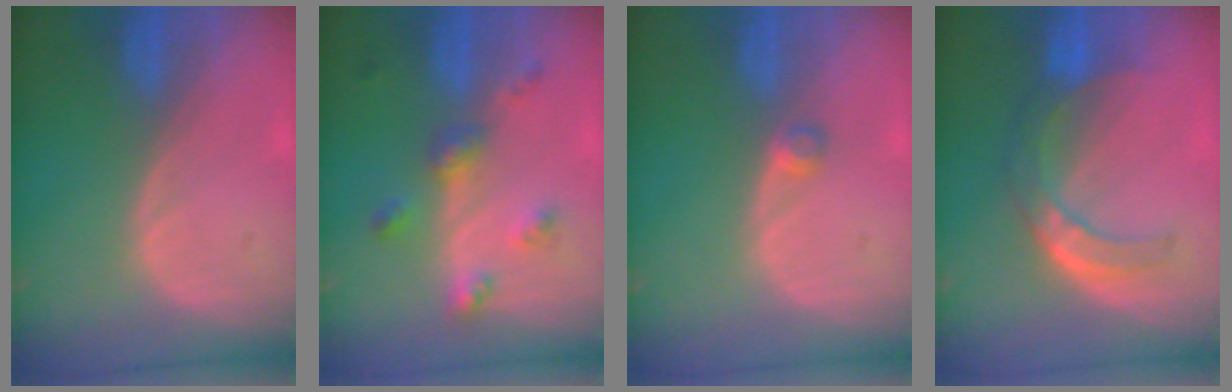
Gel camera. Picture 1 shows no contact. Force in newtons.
{"total": 4.9, "press": 4.7, "slide": 1.2}
{"total": 1.6, "press": 1.4, "slide": 0.8}
{"total": 7.7, "press": 6.5, "slide": 4.2}